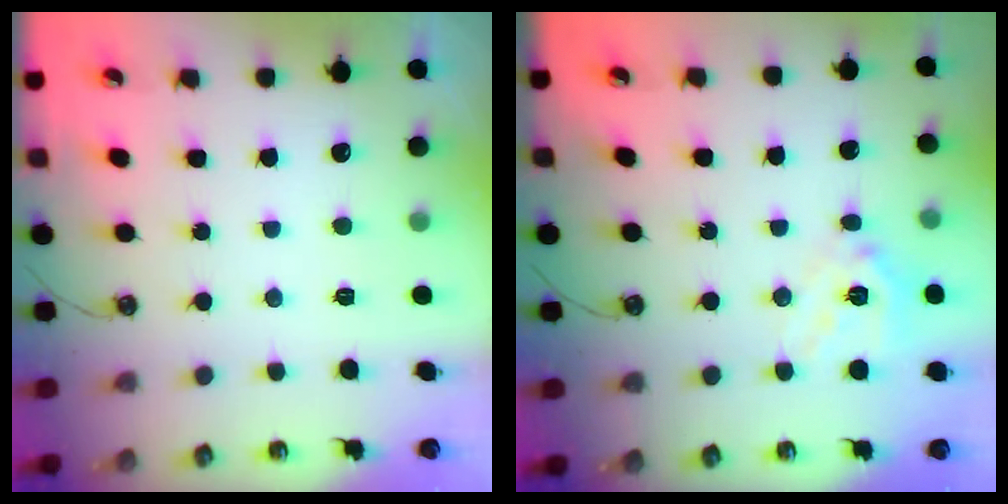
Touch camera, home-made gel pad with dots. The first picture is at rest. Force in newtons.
{"total": 14.2, "press": 14.1, "slide": 2.1}